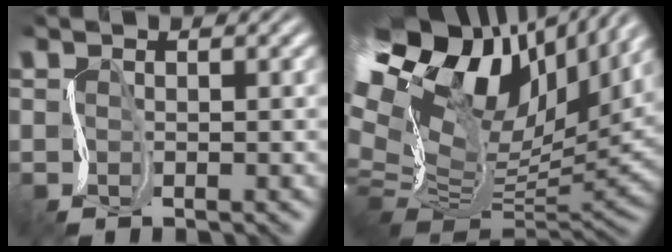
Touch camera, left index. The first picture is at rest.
{"total": 16.5, "force": [6.6, 9.0, 12.1], "torque": [-0.249, 0.022, 0.122]}